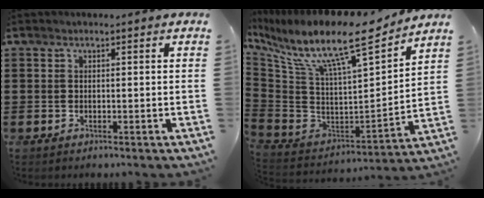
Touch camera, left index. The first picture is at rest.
{"total": 13.1, "force": [9.5, 2.0, 8.8], "torque": [-0.192, -0.065, 0.154]}